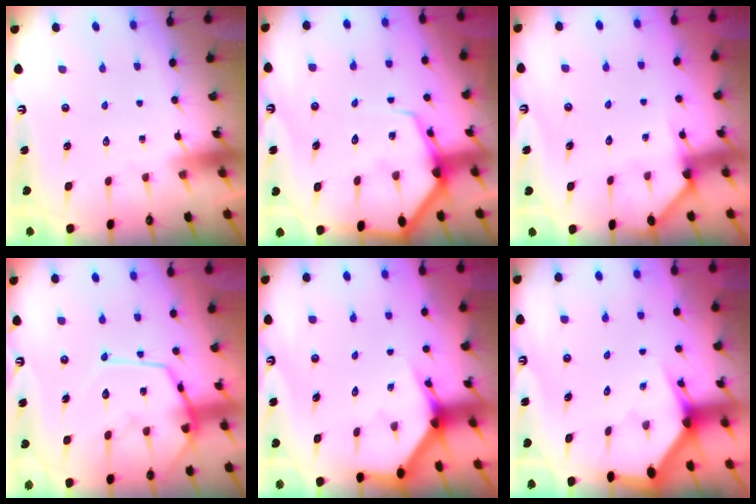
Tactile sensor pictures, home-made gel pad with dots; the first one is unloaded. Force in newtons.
{"total": 7.9, "press": 7.8, "slide": 0.5}
{"total": 4.3, "press": 4.3, "slide": 0.2}
{"total": 14.6, "press": 14.5, "slide": 1.2}
{"total": 3.7, "press": 3.7, "slide": 0.3}
{"total": 2.8, "press": 2.8, "slide": 0.2}